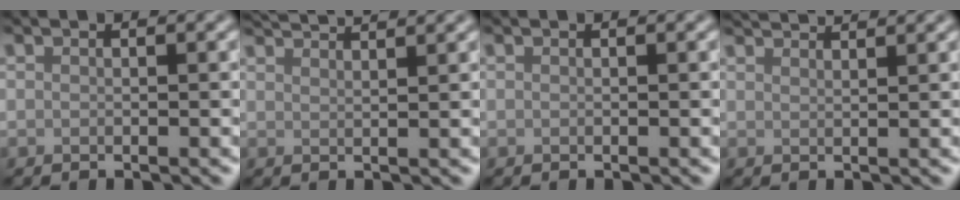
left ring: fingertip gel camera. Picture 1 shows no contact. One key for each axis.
{"total": 4.2, "fx": 3.8, "fy": 0.7, "fz": 1.7, "tx": -0.008, "ty": 0.020, "tz": 0.039}
{"total": 0.0}
{"total": 3.5, "fx": 3.1, "fy": 0.7, "fz": 1.3, "tx": -0.004, "ty": 0.013, "tz": 0.032}